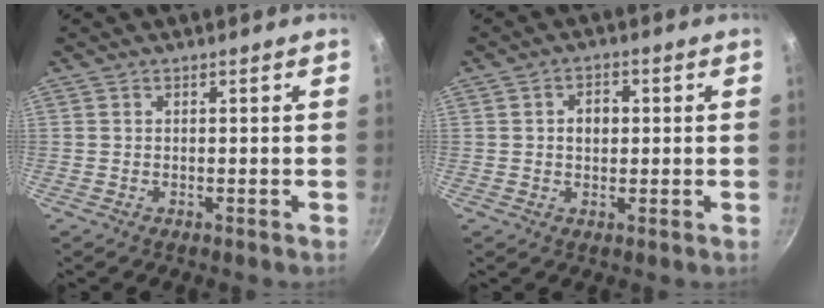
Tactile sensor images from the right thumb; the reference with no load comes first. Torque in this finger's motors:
{"motor_torque": [-0.10, 0.02, 0.30, -0.31, 0.06]}